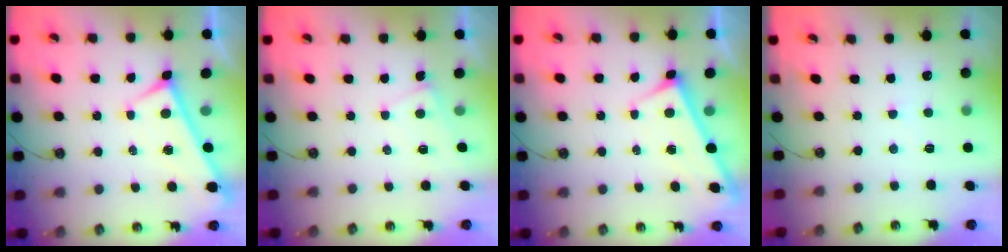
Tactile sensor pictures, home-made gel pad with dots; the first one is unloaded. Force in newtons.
{"total": 1.8, "press": 1.8, "slide": 0.3}
{"total": 3.1, "press": 3.1, "slide": 0.2}
{"total": 5.4, "press": 5.4, "slide": 0.4}